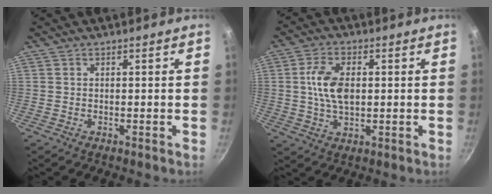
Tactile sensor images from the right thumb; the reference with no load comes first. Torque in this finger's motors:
{"motor_torque": [1.17, 1.10, 1.14, -0.12, 0.09]}